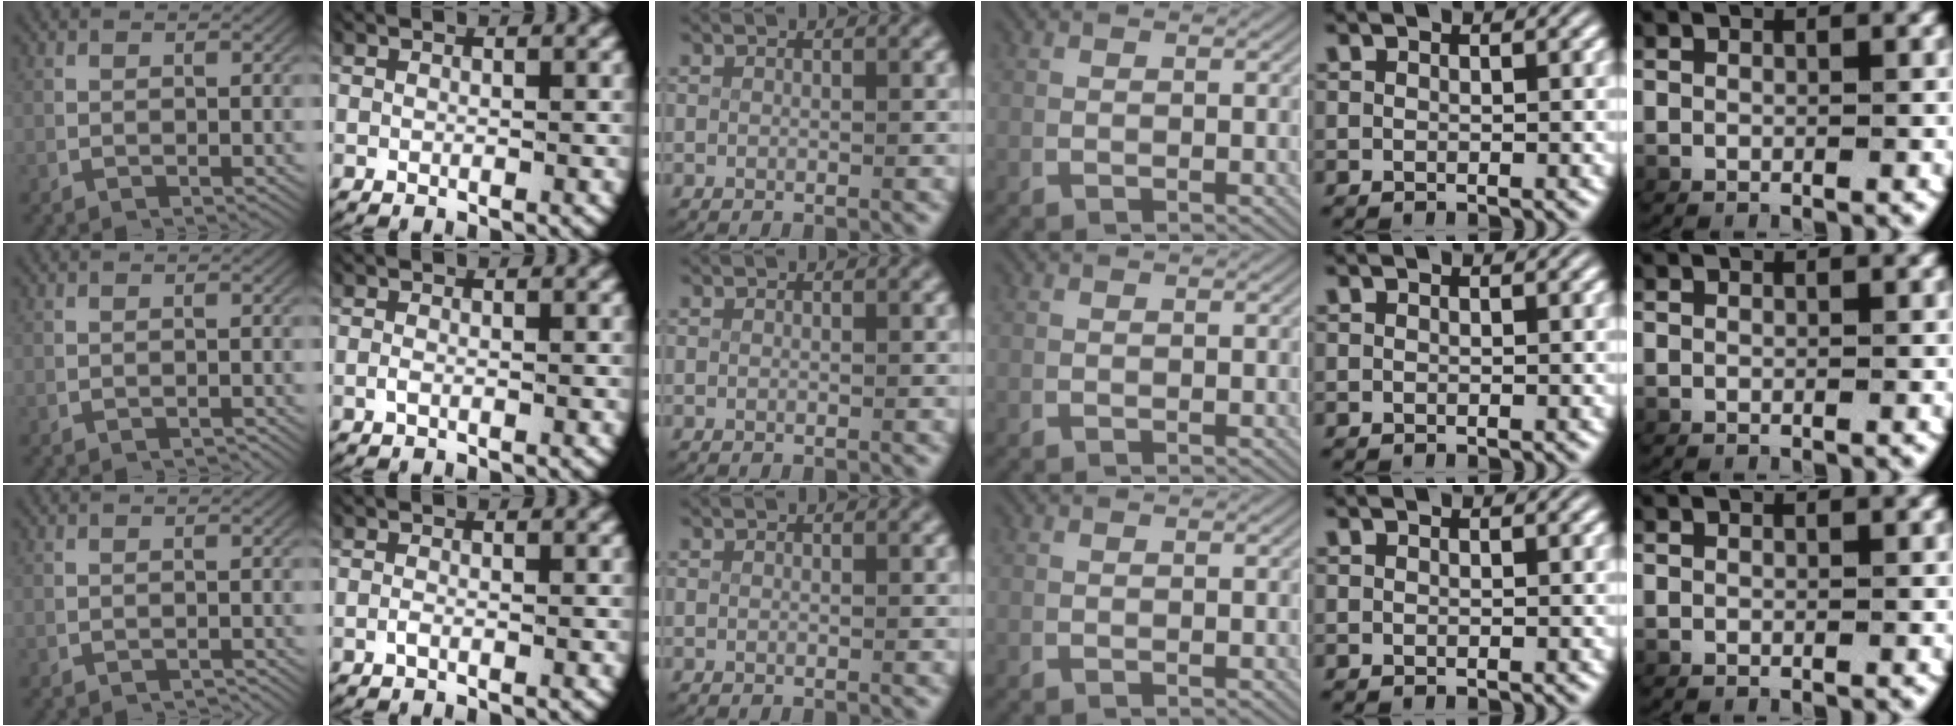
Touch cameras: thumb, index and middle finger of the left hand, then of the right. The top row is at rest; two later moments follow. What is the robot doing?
{"motion": "grasp_and_lifting", "object": "card"}